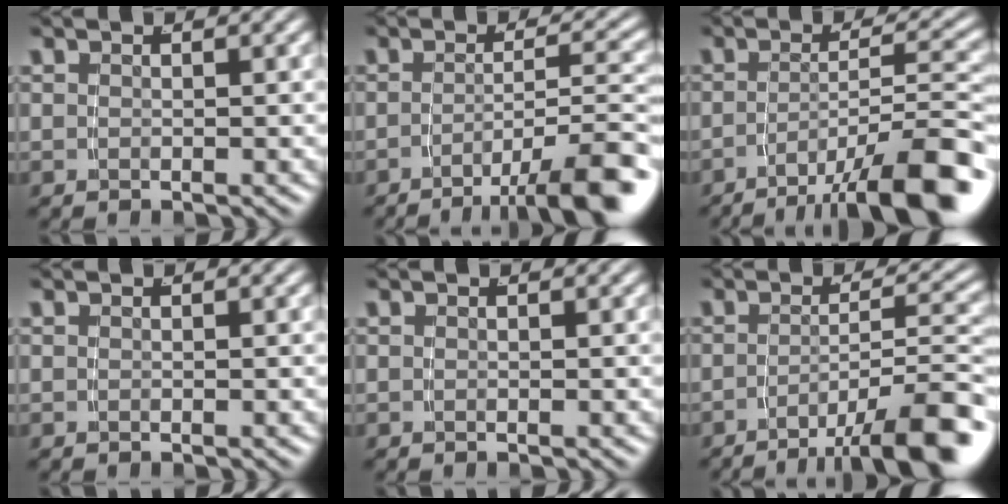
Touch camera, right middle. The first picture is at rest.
{"total": 7.7, "force": [-5.0, 1.1, 5.7], "torque": [-0.071, -0.008, -0.073]}
{"total": 9.3, "force": [-6.1, 1.6, 6.9], "torque": [-0.086, -0.013, -0.085]}
{"total": 0.0}
{"total": 0.0}
{"total": 8.5, "force": [-5.6, 1.4, 6.2], "torque": [-0.078, -0.010, -0.081]}